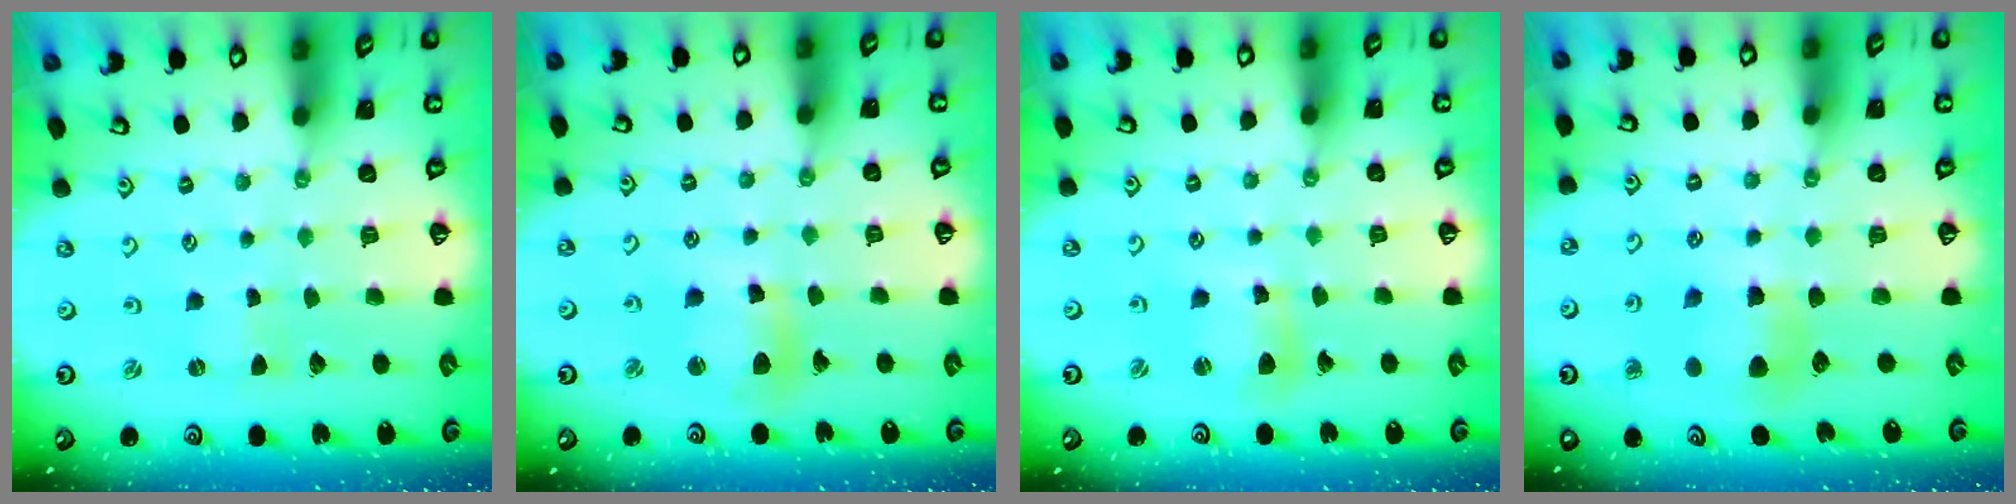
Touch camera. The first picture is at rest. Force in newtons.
{"total": 10.4, "press": 10.3, "slide": 1.5}
{"total": 7.6, "press": 7.6, "slide": 1.1}
{"total": 6.2, "press": 6.1, "slide": 0.6}